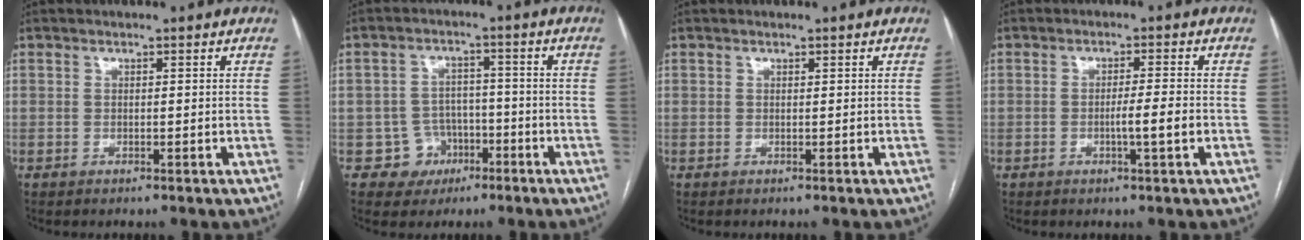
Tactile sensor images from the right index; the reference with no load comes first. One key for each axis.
{"total": 5.4, "fx": -2.4, "fy": 4.8, "fz": 0.1, "tx": 0.011, "ty": 0.017, "tz": -0.032}
{"total": 0.0}
{"total": 3.7, "fx": -1.0, "fy": -0.4, "fz": 3.6, "tx": -0.058, "ty": -0.003, "tz": -0.016}